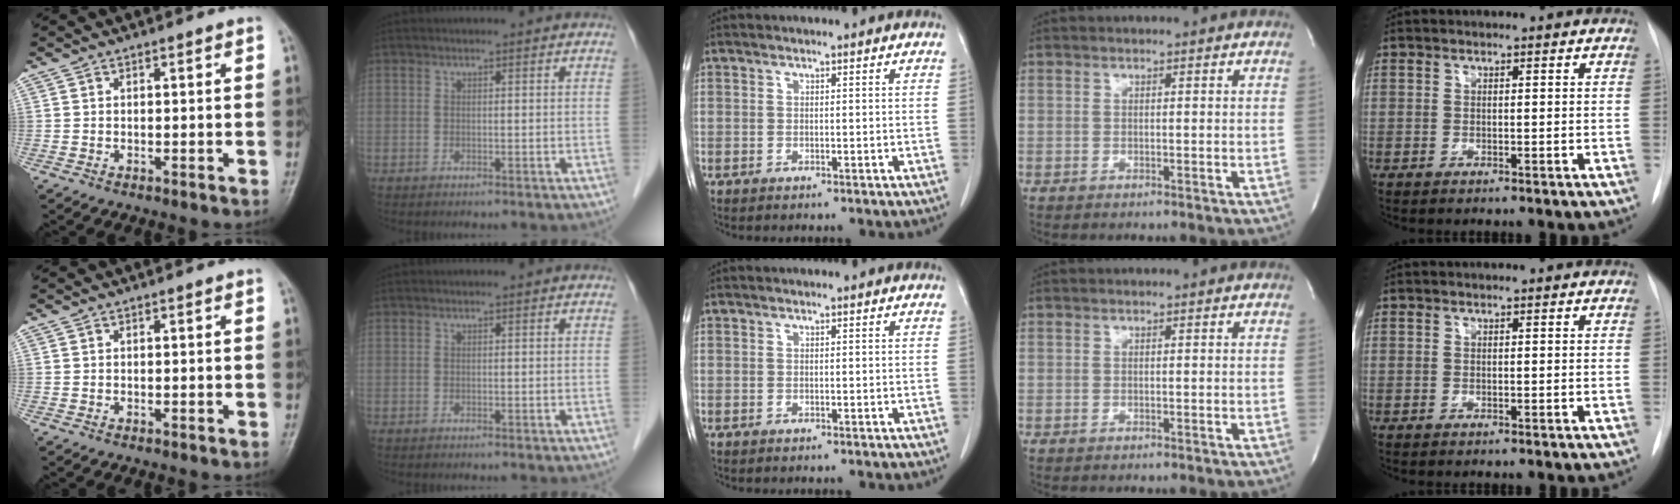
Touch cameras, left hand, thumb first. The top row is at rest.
{}